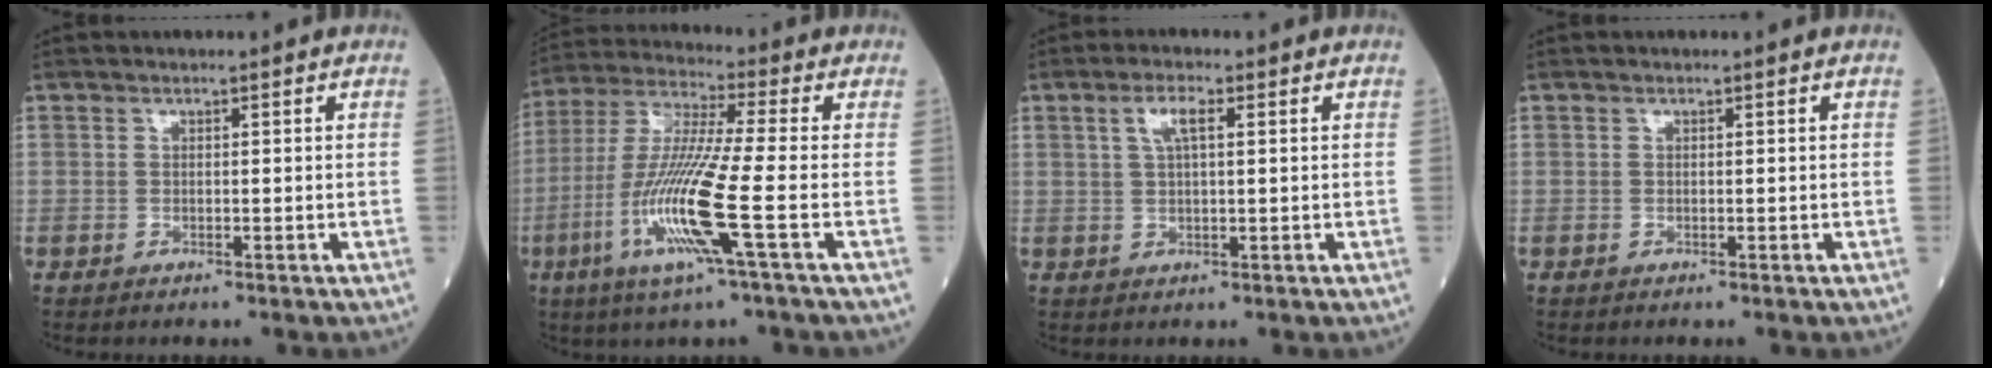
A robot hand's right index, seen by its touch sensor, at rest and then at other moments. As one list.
[{"total": 14.2, "force": [-4.6, -0.9, 13.4], "torque": [-0.281, -0.019, -0.096]}, {"total": 3.6, "force": [1.3, 0.8, 3.2], "torque": [-0.066, 0.009, 0.026]}, {"total": 0.0}]